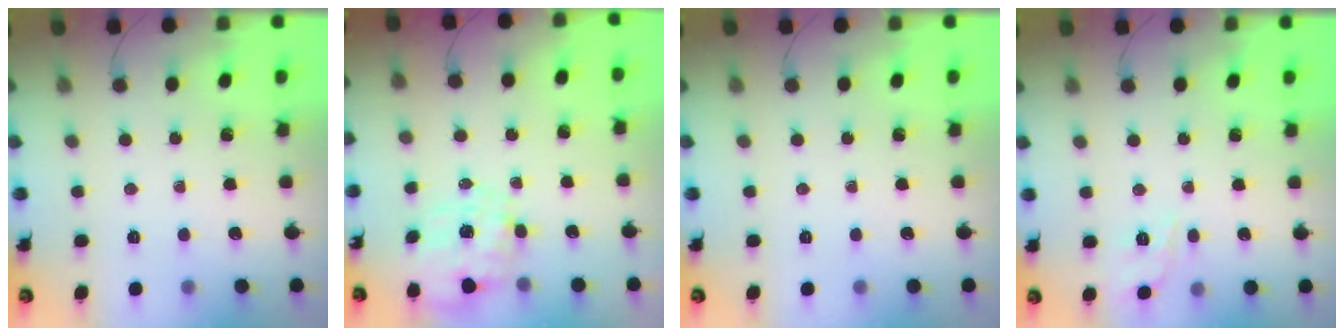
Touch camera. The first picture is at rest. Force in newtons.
{"total": 2.1, "press": 1.8, "slide": 1.0}
{"total": 0.0}
{"total": 9.1, "press": 9.0, "slide": 1.7}